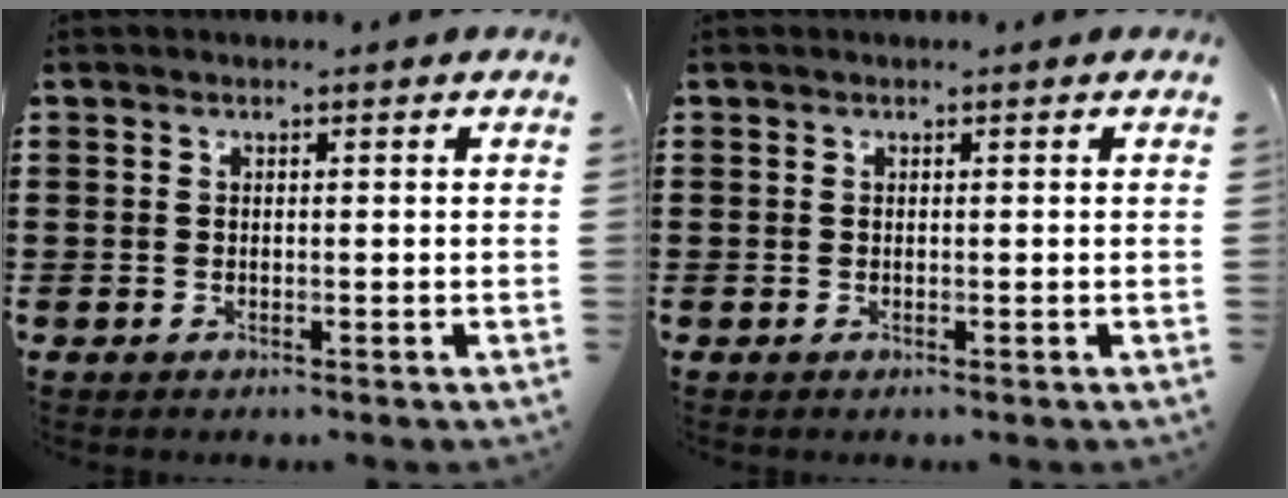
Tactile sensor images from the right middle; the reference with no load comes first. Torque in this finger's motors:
{"motor_torque": [-0.04, 0.00, 0.05, -0.01]}